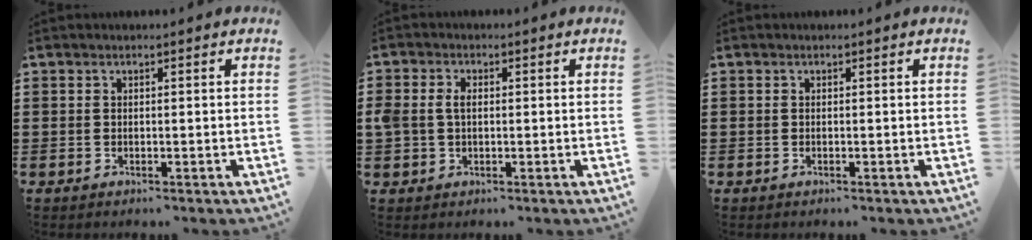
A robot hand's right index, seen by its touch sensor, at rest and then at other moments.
{"total": 2.9, "force": [0.2, 2.0, 2.1], "torque": [-0.052, 0.006, 0.001]}
{"total": 0.0}